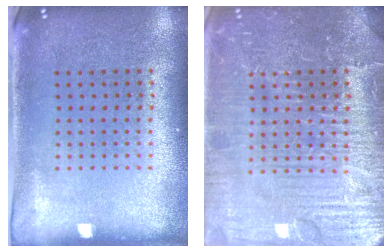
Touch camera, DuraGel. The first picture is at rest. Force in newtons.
{"total": 7.5, "press": 7.4, "slide": 1.0}